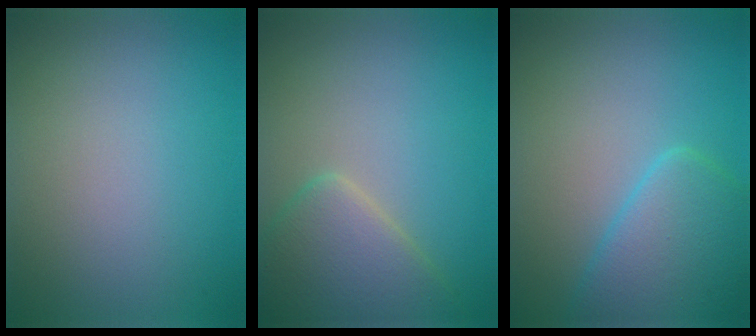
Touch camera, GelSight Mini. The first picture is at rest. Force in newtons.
{"total": 4.7, "press": 4.7, "slide": 0.1}
{"total": 5.0, "press": 5.0, "slide": 0.3}